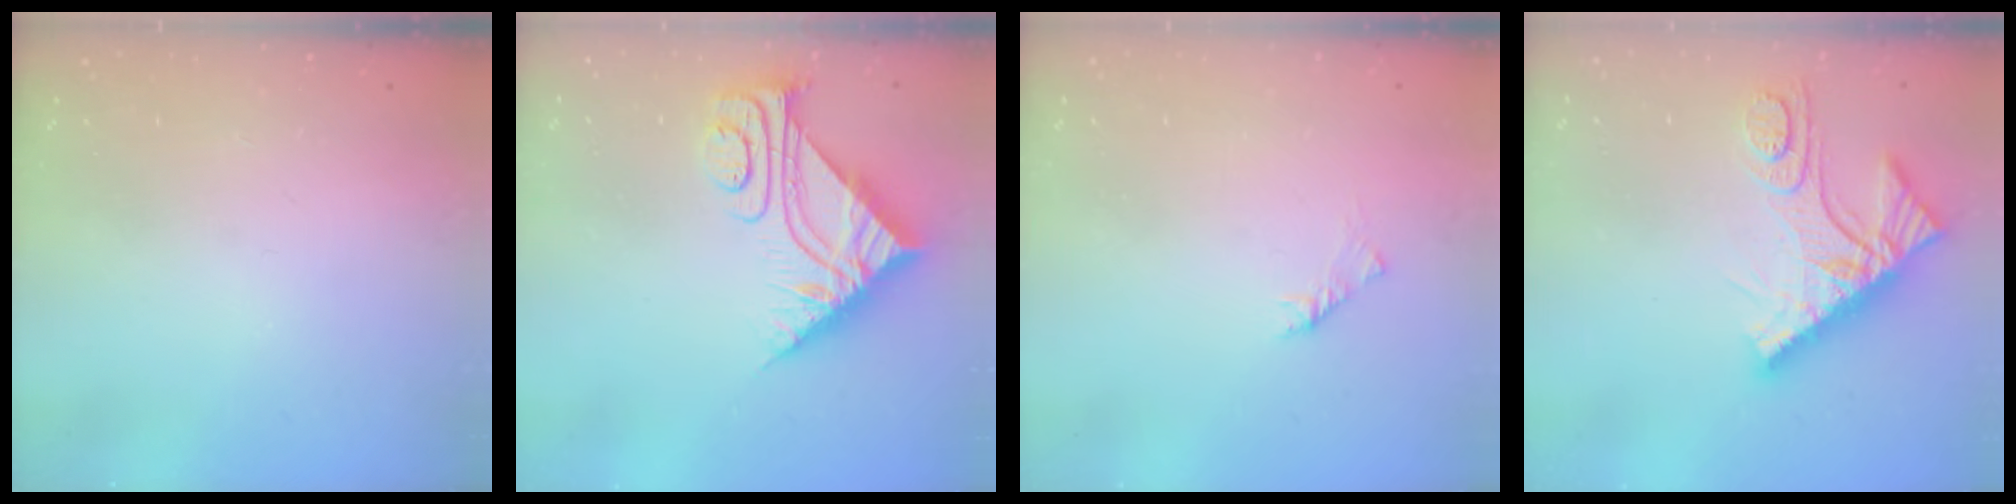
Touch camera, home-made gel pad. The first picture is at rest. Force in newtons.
{"total": 9.3, "press": 9.2, "slide": 0.9}
{"total": 1.6, "press": 1.4, "slide": 0.6}
{"total": 12.1, "press": 12.0, "slide": 1.1}